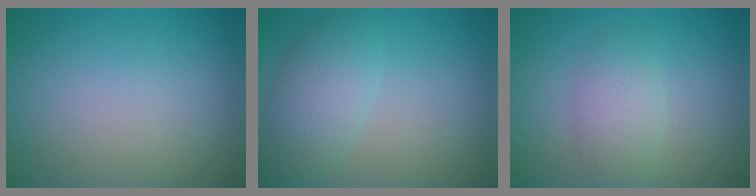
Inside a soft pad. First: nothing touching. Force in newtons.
{"total": 3.0, "press": 3.0, "slide": 0.3}
{"total": 2.8, "press": 2.8, "slide": 0.1}